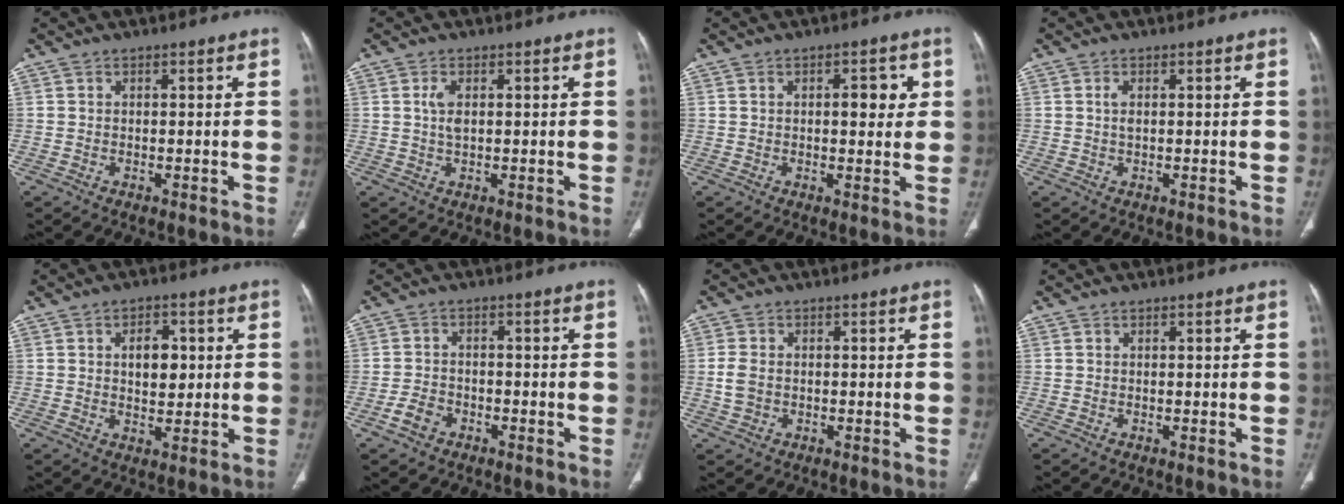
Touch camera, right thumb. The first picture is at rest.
{"total": 3.6, "force": [0.8, 1.7, 3.1], "torque": [-0.068, -0.001, 0.016]}
{"total": 4.9, "force": [1.1, 2.4, 4.1], "torque": [-0.040, -0.001, 0.013]}
{"total": 1.3, "force": [0.2, 0.6, 1.1], "torque": [-0.026, 0.002, 0.005]}
{"total": 5.9, "force": [1.0, 3.7, 4.5], "torque": [-0.044, -0.003, 0.016]}
{"total": 3.7, "force": [-2.1, 2.6, 1.7], "torque": [-0.031, 0.018, -0.037]}
{"total": 3.6, "force": [-0.3, 2.8, 2.3], "torque": [-0.053, 0.006, -0.005]}
{"total": 0.0}